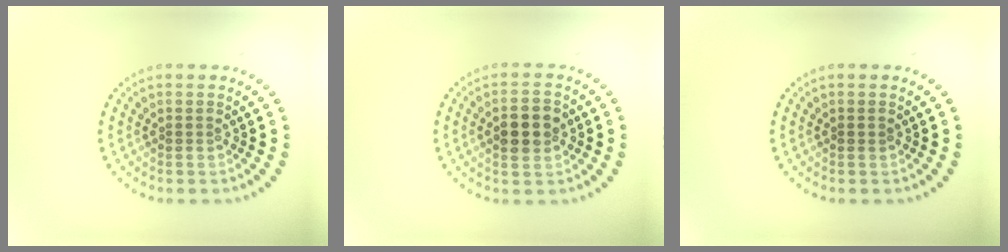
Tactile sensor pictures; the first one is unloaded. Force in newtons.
{"total": 3.6, "press": 3.6, "slide": 0.2}
{"total": 0.5, "press": 0.5, "slide": 0.1}